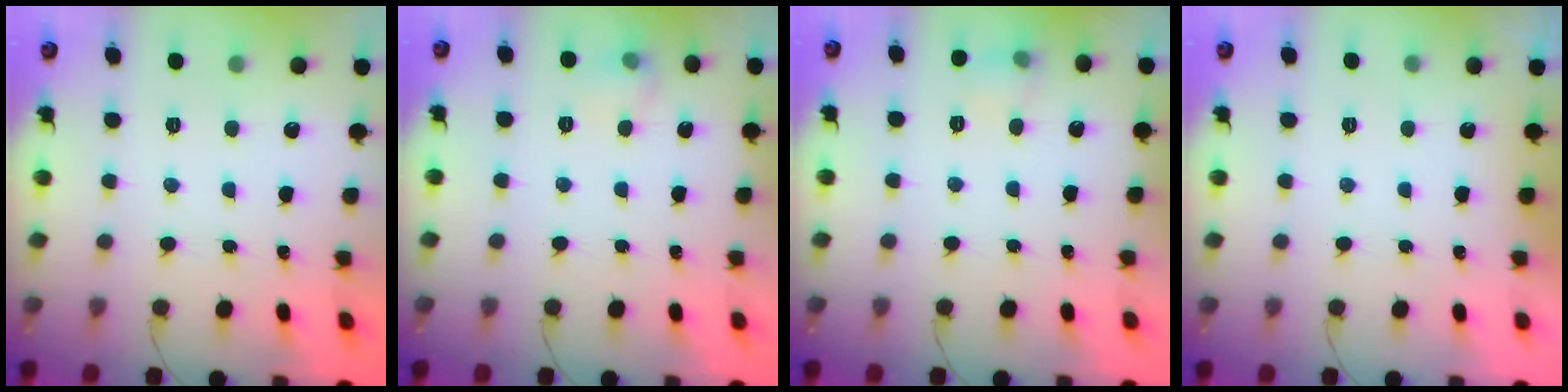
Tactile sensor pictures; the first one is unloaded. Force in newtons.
{"total": 6.3, "press": 6.2, "slide": 1.2}
{"total": 6.4, "press": 6.1, "slide": 1.9}
{"total": 0.0}